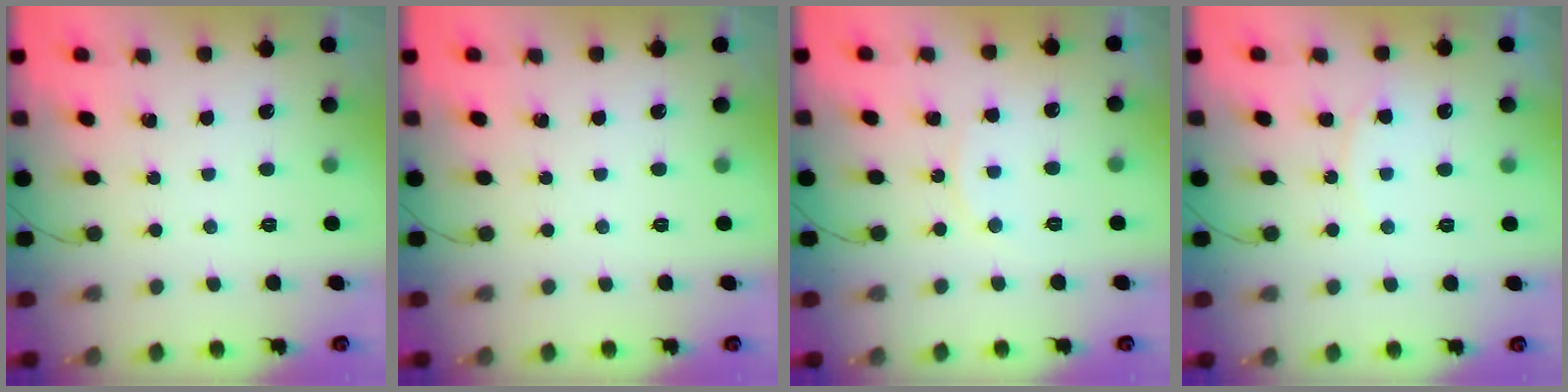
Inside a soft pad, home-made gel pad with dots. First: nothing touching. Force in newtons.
{"total": 0.0}
{"total": 4.4, "press": 4.4, "slide": 0.1}
{"total": 5.8, "press": 5.8, "slide": 0.6}